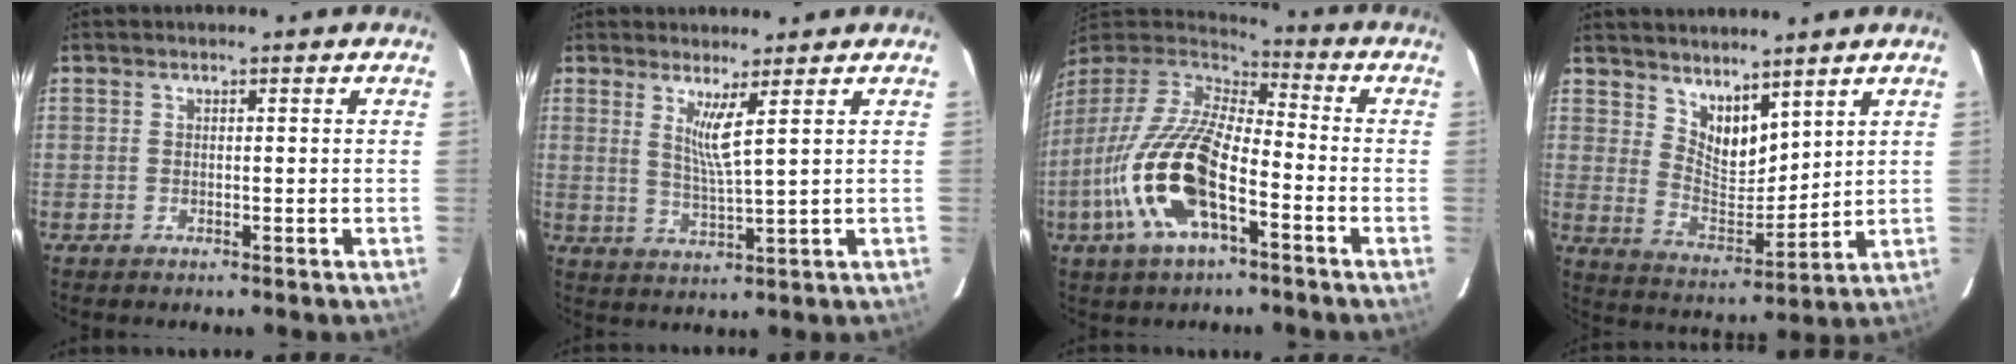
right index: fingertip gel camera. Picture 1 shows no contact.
{"total": 4.6, "force": [2.4, -0.7, 3.8], "torque": [-0.074, -0.016, 0.042]}
{"total": 19.3, "force": [-7.5, 7.5, 16.2], "torque": [-0.336, -0.024, -0.152]}
{"total": 8.5, "force": [6.4, 3.8, 4.0], "torque": [-0.060, -0.006, 0.126]}